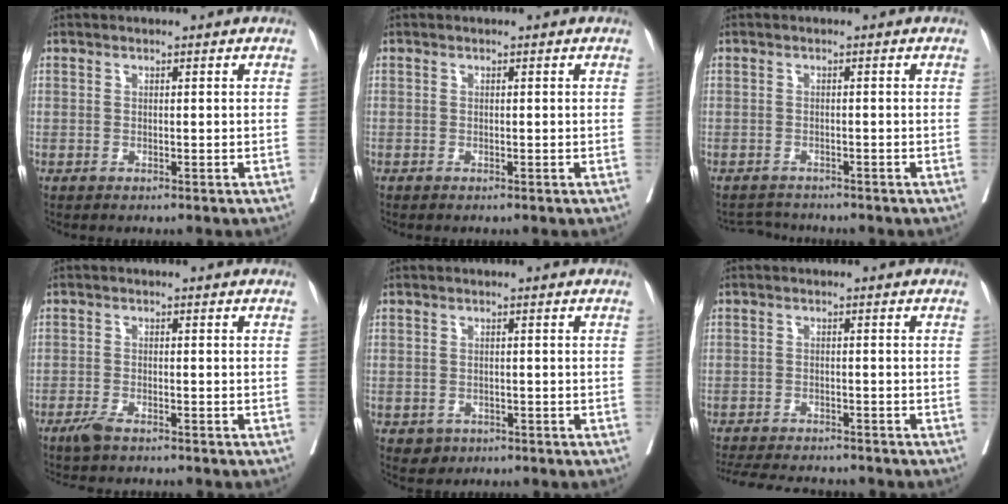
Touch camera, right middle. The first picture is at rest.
{"total": 0.0}
{"total": 2.5, "force": [-2.4, 0.0, -0.8], "torque": [0.012, -0.013, -0.037]}
{"total": 2.7, "force": [-2.2, 0.6, 1.4], "torque": [-0.030, -0.003, -0.038]}
{"total": 2.3, "force": [-1.2, 1.9, 0.5], "torque": [-0.003, 0.003, -0.011]}
{"total": 10.3, "force": [-9.5, 2.0, 3.3], "torque": [-0.060, -0.005, -0.133]}